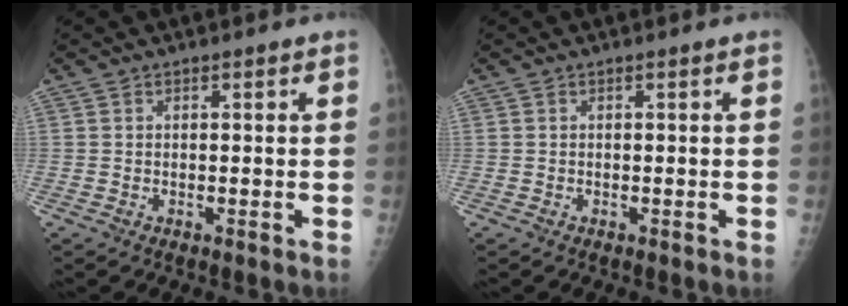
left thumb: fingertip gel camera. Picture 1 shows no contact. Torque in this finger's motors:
{"motor_torque": [0.00, 0.00, 0.01, -0.01, 0.00]}